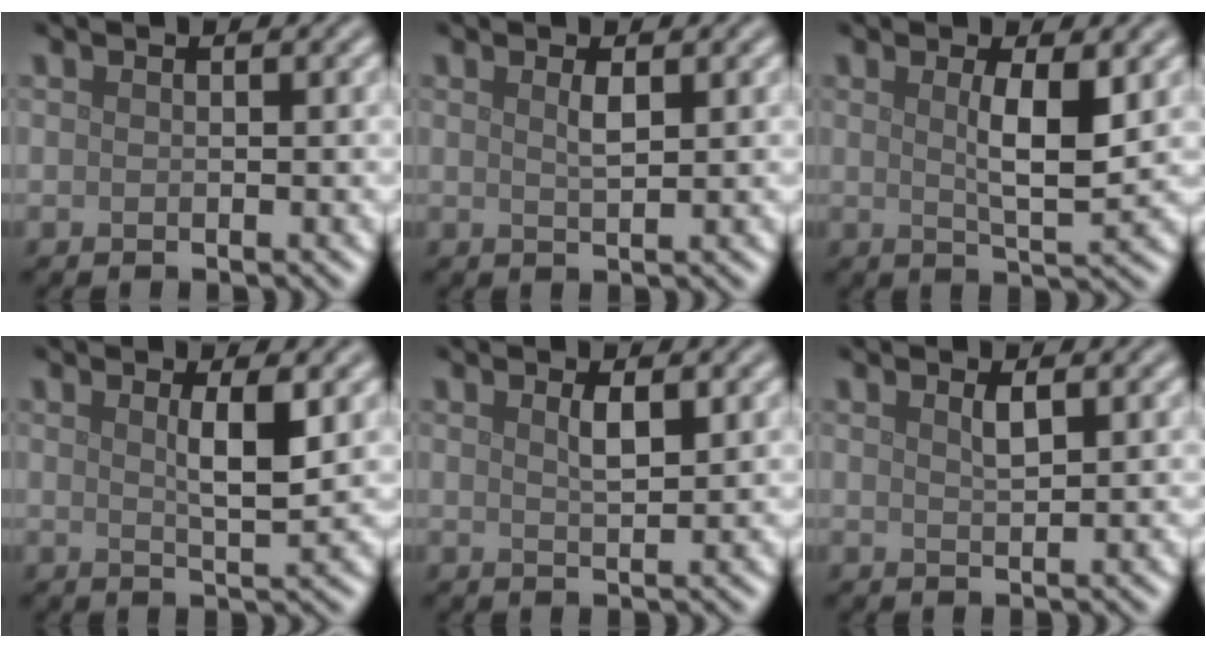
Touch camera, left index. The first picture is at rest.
{"total": 1.3, "force": [0.6, 0.2, 1.1], "torque": [-0.022, 0.000, 0.010]}
{"total": 3.9, "force": [1.0, 0.8, 3.7], "torque": [-0.062, -0.005, 0.018]}
{"total": 3.0, "force": [1.0, 0.5, 2.8], "torque": [-0.046, -0.002, 0.015]}
{"total": 1.8, "force": [0.8, 0.4, 1.5], "torque": [-0.027, 0.000, 0.014]}
{"total": 1.3, "force": [0.7, 0.3, 1.0], "torque": [-0.020, 0.001, 0.012]}